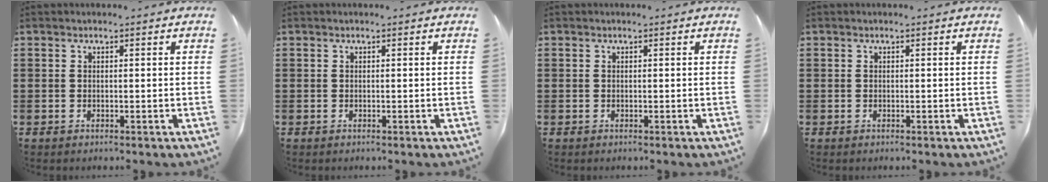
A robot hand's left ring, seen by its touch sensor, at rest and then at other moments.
{"total": 0.0}
{"total": 0.0}
{"total": 0.0}